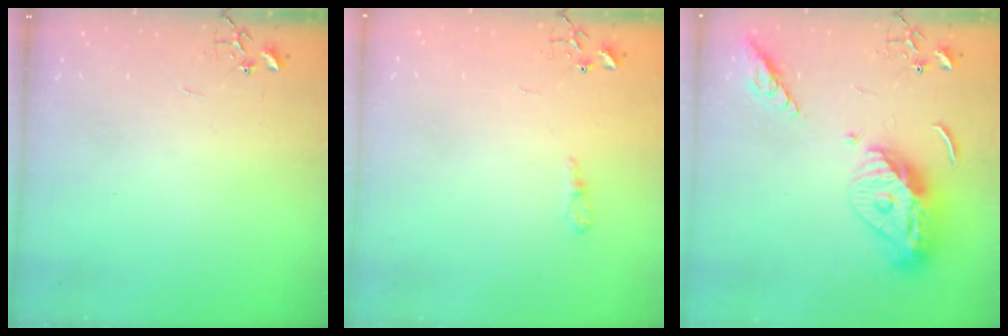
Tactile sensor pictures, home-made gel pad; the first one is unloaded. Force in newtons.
{"total": 5.7, "press": 5.7, "slide": 0.3}
{"total": 15.9, "press": 15.8, "slide": 1.5}